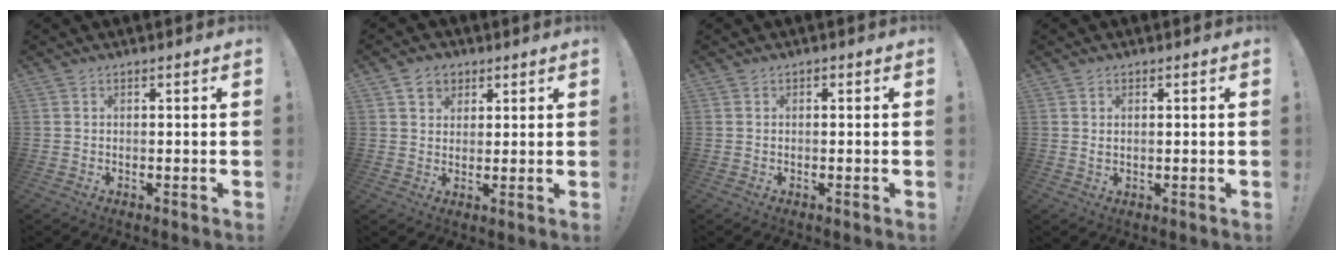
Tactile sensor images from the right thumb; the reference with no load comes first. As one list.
[{"total": 5.8, "force": [3.0, 4.6, 1.9], "torque": [-0.017, -0.011, 0.057]}, {"total": 0.5, "force": [-0.4, 0.3, 0.1], "torque": [-0.004, 0.004, -0.008]}, {"total": 1.2, "force": [0.5, 0.5, 1.0], "torque": [-0.016, -0.001, 0.009]}]